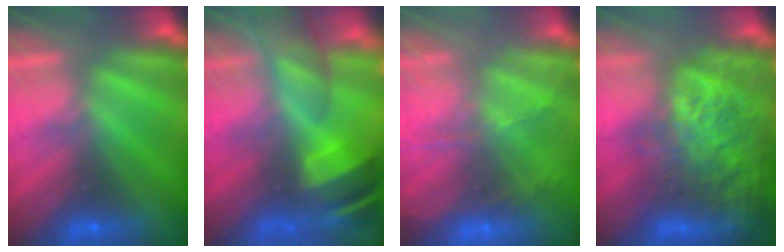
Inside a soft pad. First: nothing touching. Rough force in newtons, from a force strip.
{"total": 10.9}
{"total": 7.0}
{"total": 7.4}